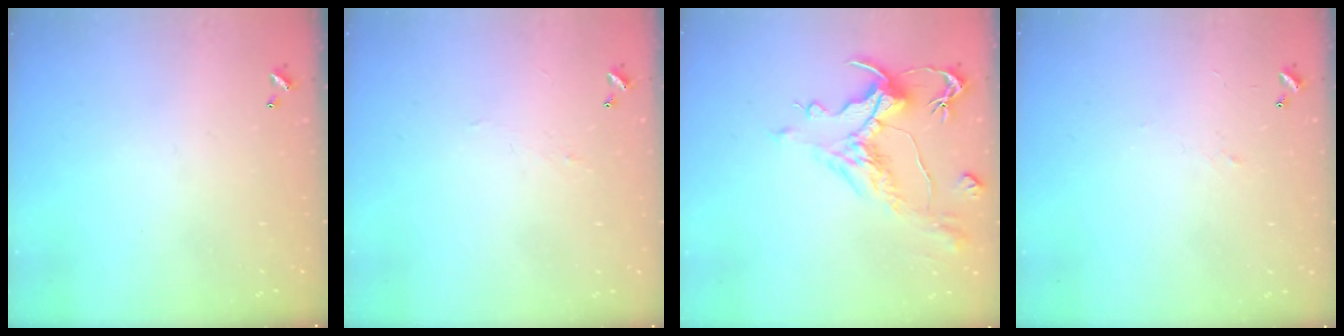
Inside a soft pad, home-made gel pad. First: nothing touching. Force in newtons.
{"total": 1.0, "press": 0.9, "slide": 0.4}
{"total": 1.8, "press": 1.2, "slide": 1.4}
{"total": 2.7, "press": 2.6, "slide": 0.4}